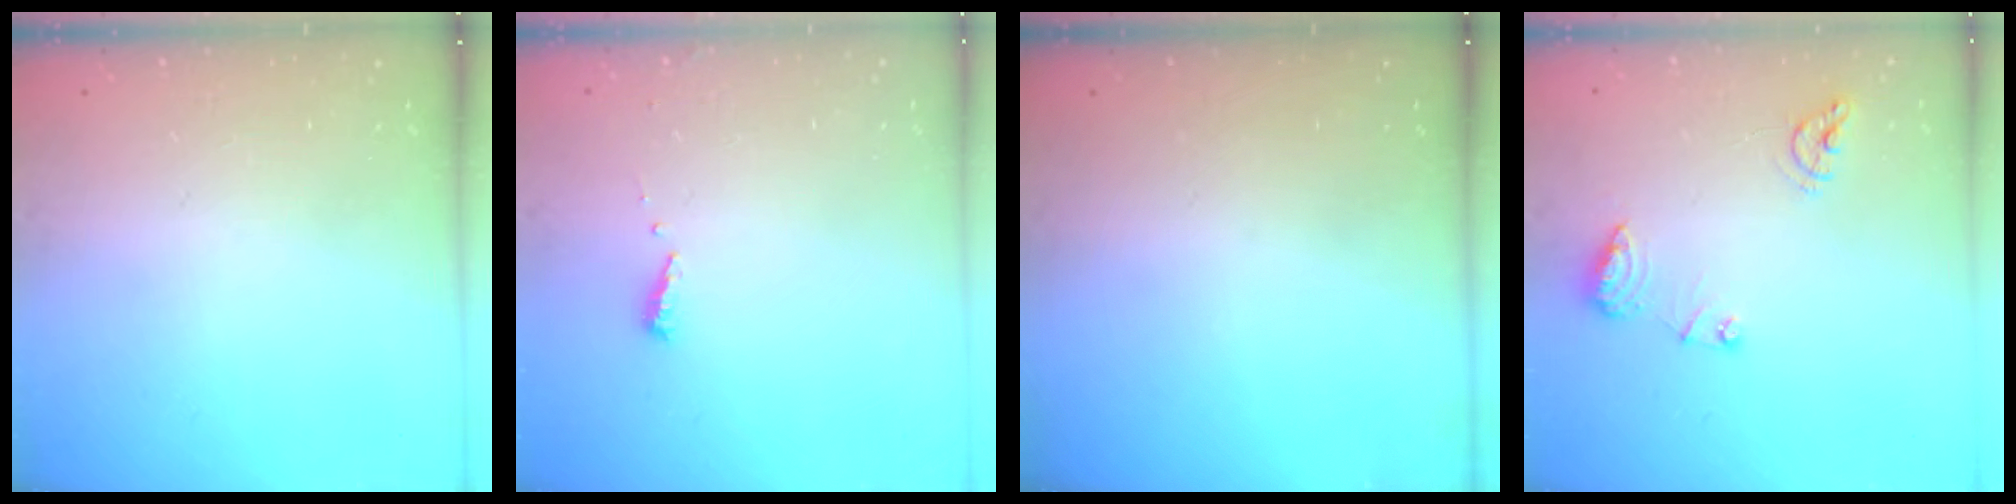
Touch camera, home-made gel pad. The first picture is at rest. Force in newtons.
{"total": 5.3, "press": 5.3, "slide": 0.5}
{"total": 0.0}
{"total": 8.9, "press": 8.9, "slide": 1.0}